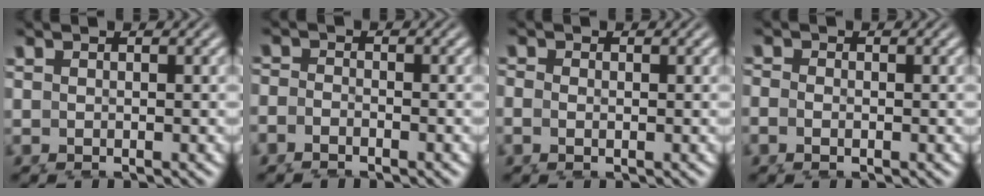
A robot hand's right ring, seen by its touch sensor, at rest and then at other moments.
{"total": 1.3, "force": [-0.9, 1.0, 0.1], "torque": [0.000, -0.011, -0.014]}
{"total": 0.9, "force": [0.1, 0.7, 0.5], "torque": [-0.015, -0.004, 0.001]}
{"total": 1.0, "force": [-0.2, 0.8, 0.4], "torque": [-0.012, -0.004, -0.004]}